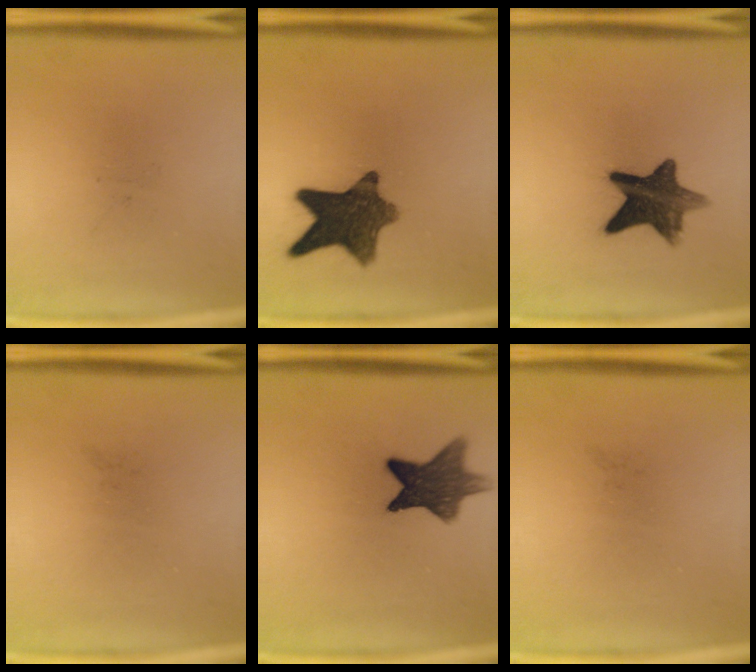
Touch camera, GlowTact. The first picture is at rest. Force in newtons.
{"total": 11.5}
{"total": 11.8}
{"total": 0.0}
{"total": 10.4}
{"total": 0.0}